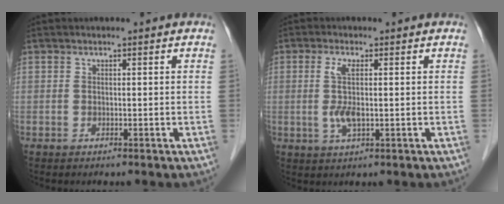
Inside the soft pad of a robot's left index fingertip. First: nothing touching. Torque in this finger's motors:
{"motor_torque": [0.78, 0.45, 0.17, 0.10]}